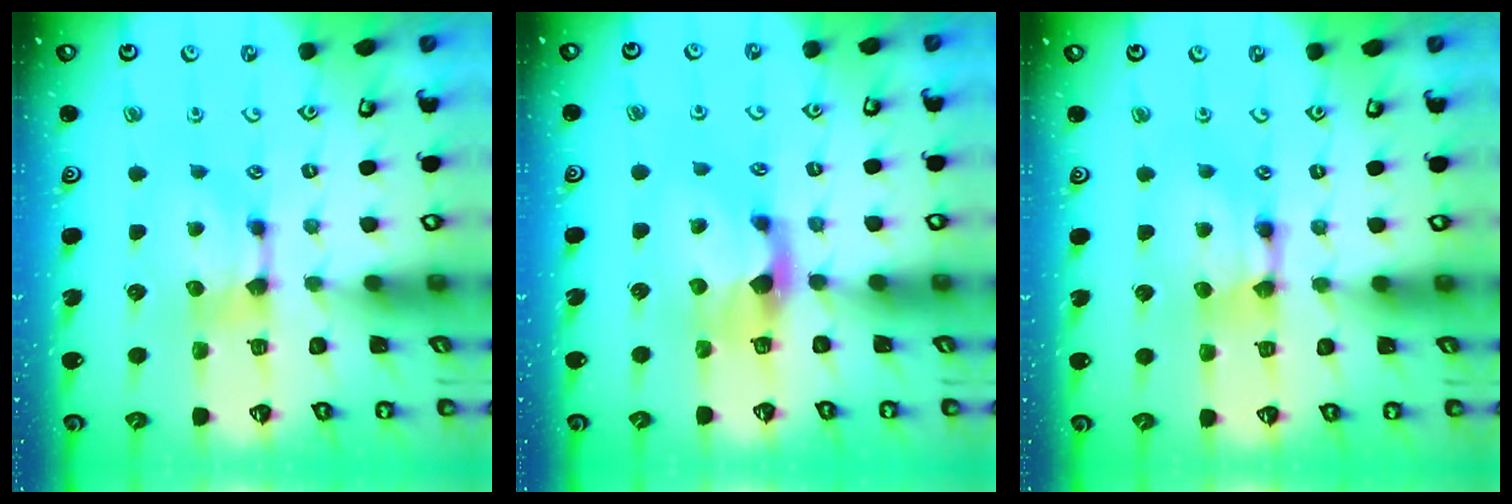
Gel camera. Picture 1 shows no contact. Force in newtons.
{"total": 2.1, "press": 1.7, "slide": 1.2}
{"total": 2.2, "press": 2.2, "slide": 0.1}